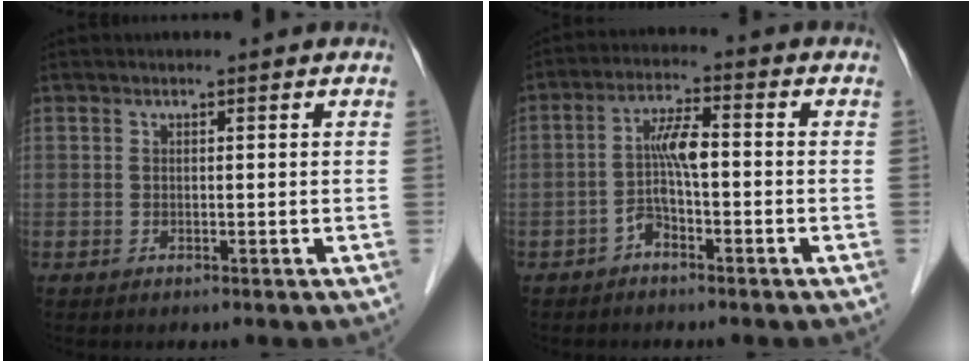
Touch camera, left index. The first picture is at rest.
{"total": 4.7, "force": [-1.3, 1.4, 4.3], "torque": [-0.087, 0.018, -0.025]}